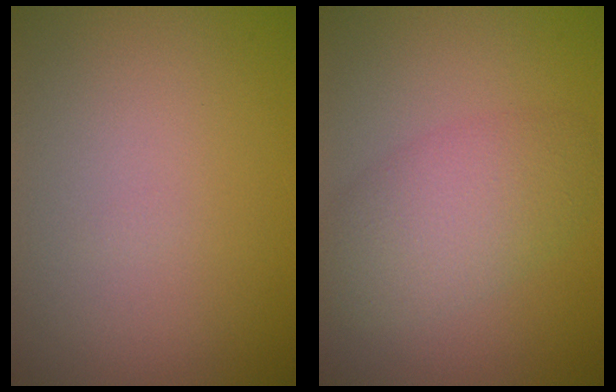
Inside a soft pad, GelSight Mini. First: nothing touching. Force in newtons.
{"total": 4.9, "press": 4.9, "slide": 0.2}